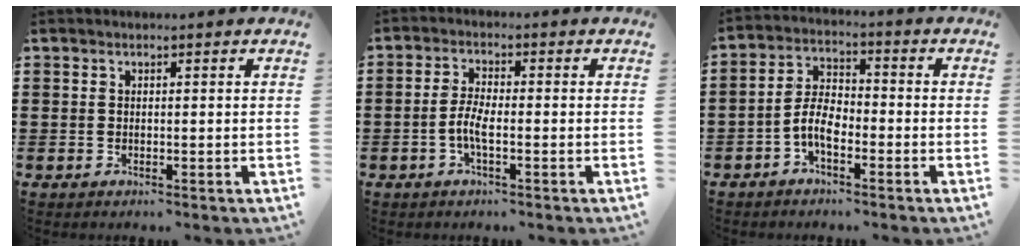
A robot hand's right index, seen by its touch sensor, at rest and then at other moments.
{"total": 3.6, "force": [-1.3, 1.0, 3.2], "torque": [-0.077, -0.003, -0.030]}
{"total": 5.4, "force": [-2.5, 2.6, 4.0], "torque": [-0.097, 0.004, -0.055]}